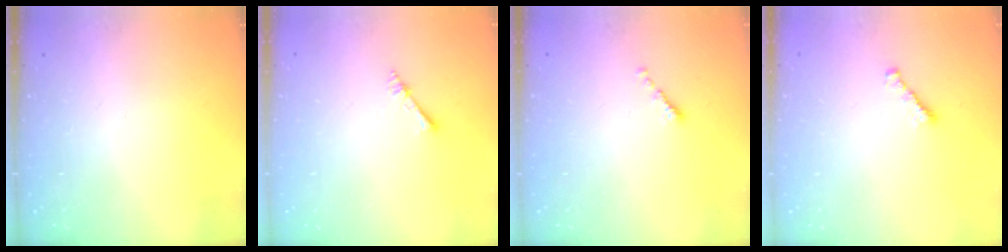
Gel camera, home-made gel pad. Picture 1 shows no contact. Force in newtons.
{"total": 4.9, "press": 4.9, "slide": 0.6}
{"total": 0.0}
{"total": 1.8, "press": 1.7, "slide": 0.6}